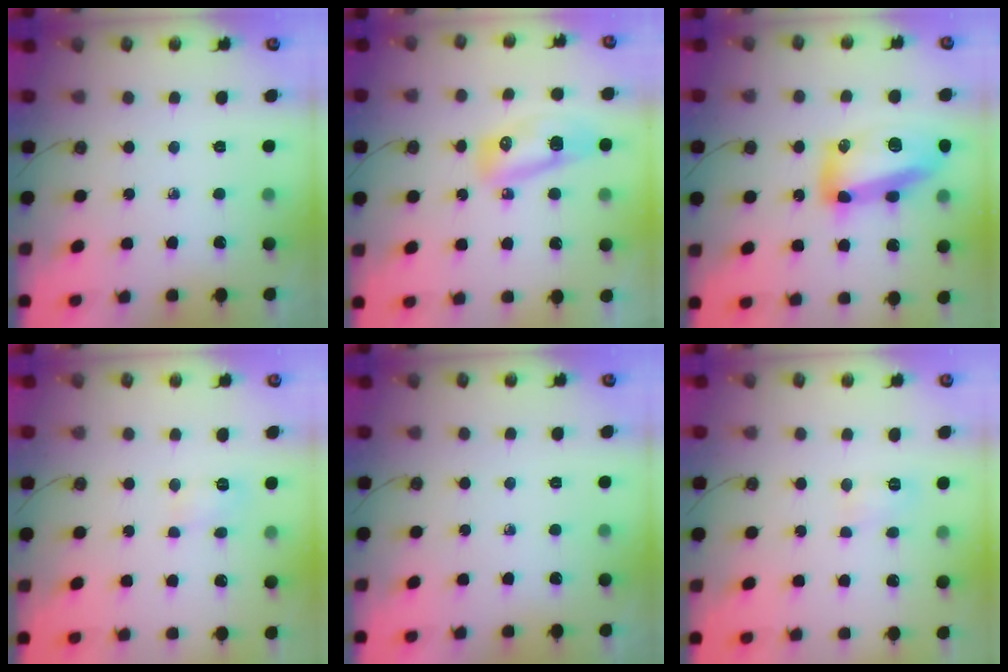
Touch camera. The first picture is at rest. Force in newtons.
{"total": 9.5, "press": 9.5, "slide": 1.3}
{"total": 17.0, "press": 16.7, "slide": 2.9}
{"total": 3.8, "press": 3.8, "slide": 0.4}
{"total": 0.0}
{"total": 5.2, "press": 5.2, "slide": 0.7}